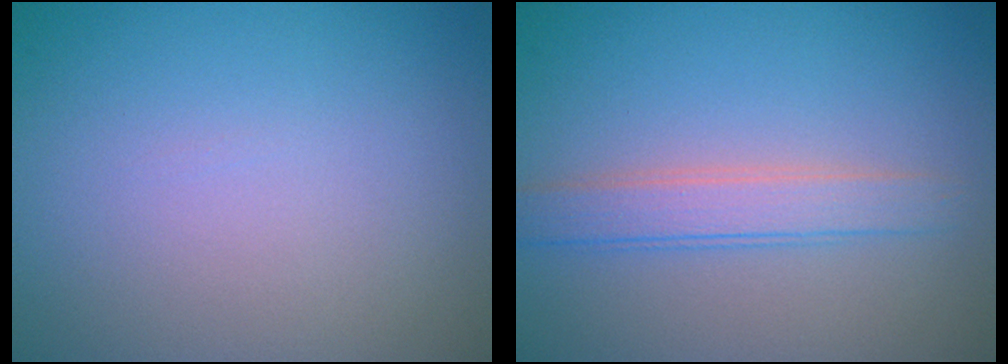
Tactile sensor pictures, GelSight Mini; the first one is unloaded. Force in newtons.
{"total": 2.7, "press": 2.7, "slide": 0.0}